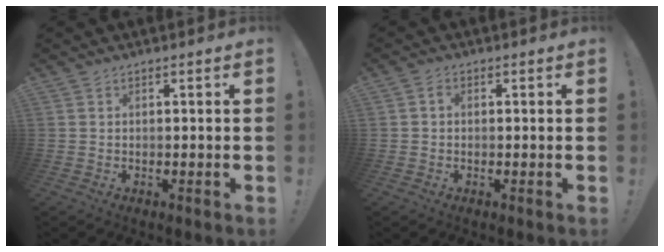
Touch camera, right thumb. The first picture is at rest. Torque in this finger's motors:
{"motor_torque": [-0.25, 0.08, 0.01, 0.03, 0.00]}